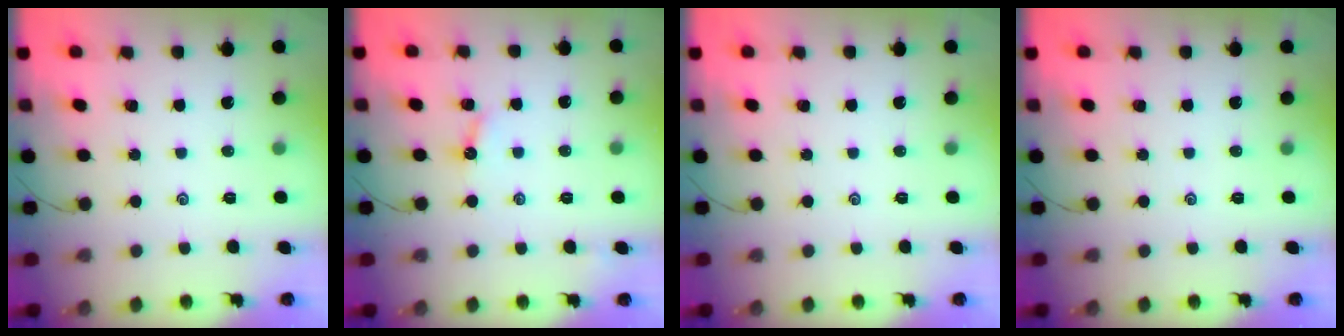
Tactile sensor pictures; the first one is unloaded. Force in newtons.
{"total": 5.3, "press": 5.3, "slide": 0.6}
{"total": 0.0}
{"total": 0.0}